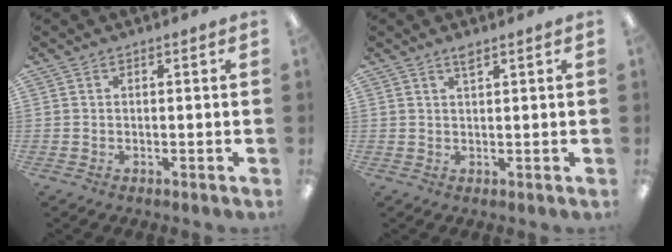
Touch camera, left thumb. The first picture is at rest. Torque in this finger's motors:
{"motor_torque": [0.19, -0.05, 0.11, -0.22, 0.06]}